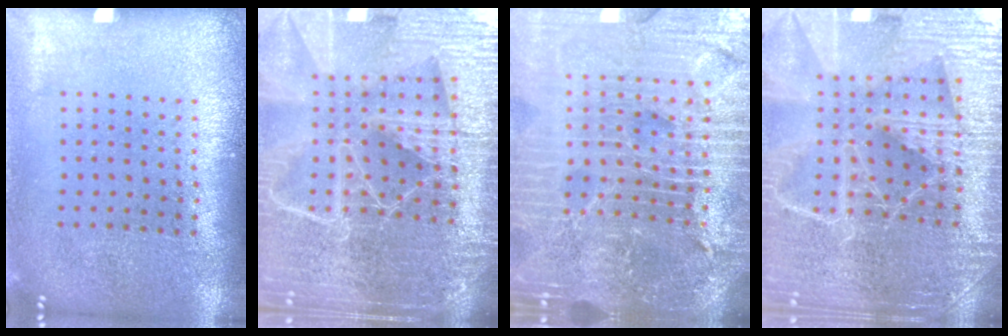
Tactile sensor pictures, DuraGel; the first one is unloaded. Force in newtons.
{"total": 6.2, "press": 5.4, "slide": 3.0}
{"total": 6.3, "press": 5.6, "slide": 3.0}
{"total": 4.9, "press": 4.5, "slide": 1.8}